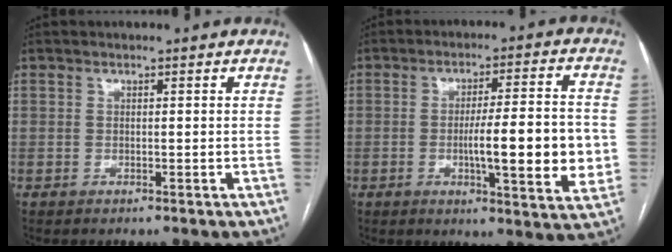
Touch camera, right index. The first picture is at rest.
{"total": 13.4, "force": [-2.0, 1.5, 13.2], "torque": [-0.193, 0.000, -0.026]}